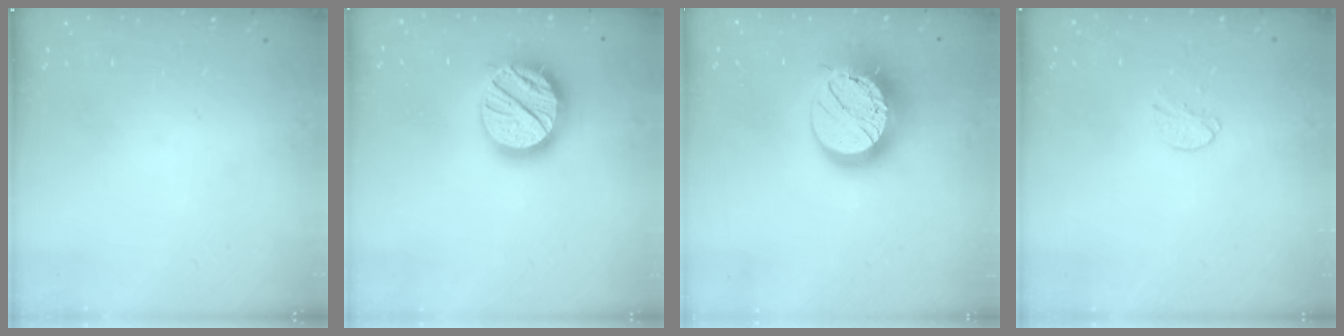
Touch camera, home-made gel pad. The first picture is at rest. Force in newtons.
{"total": 19.9, "press": 19.8, "slide": 1.7}
{"total": 16.5, "press": 16.5, "slide": 1.0}
{"total": 5.0, "press": 5.0, "slide": 0.4}